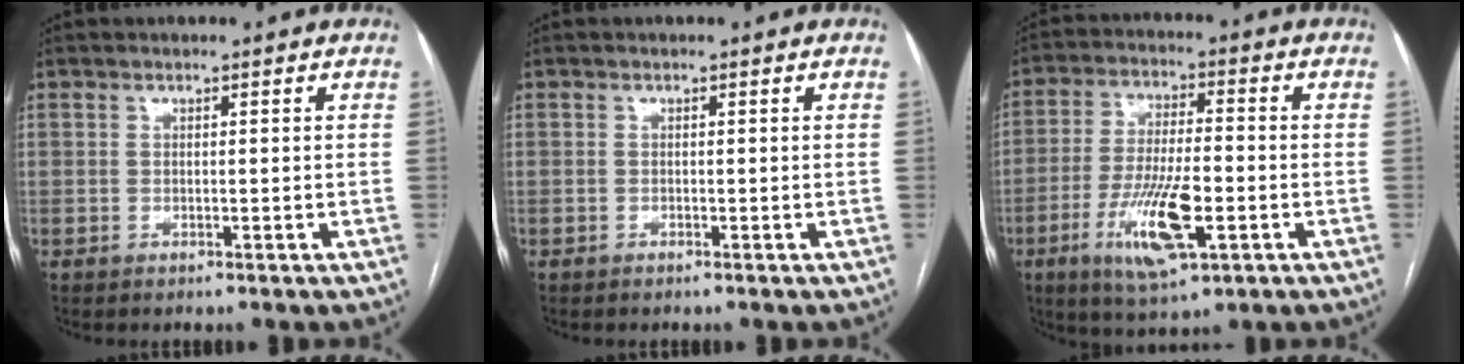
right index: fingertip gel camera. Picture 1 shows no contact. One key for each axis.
{"total": 0.0}
{"total": 12.1, "fx": -4.4, "fy": 2.6, "fz": 11.0, "tx": -0.219, "ty": -0.014, "tz": -0.075}